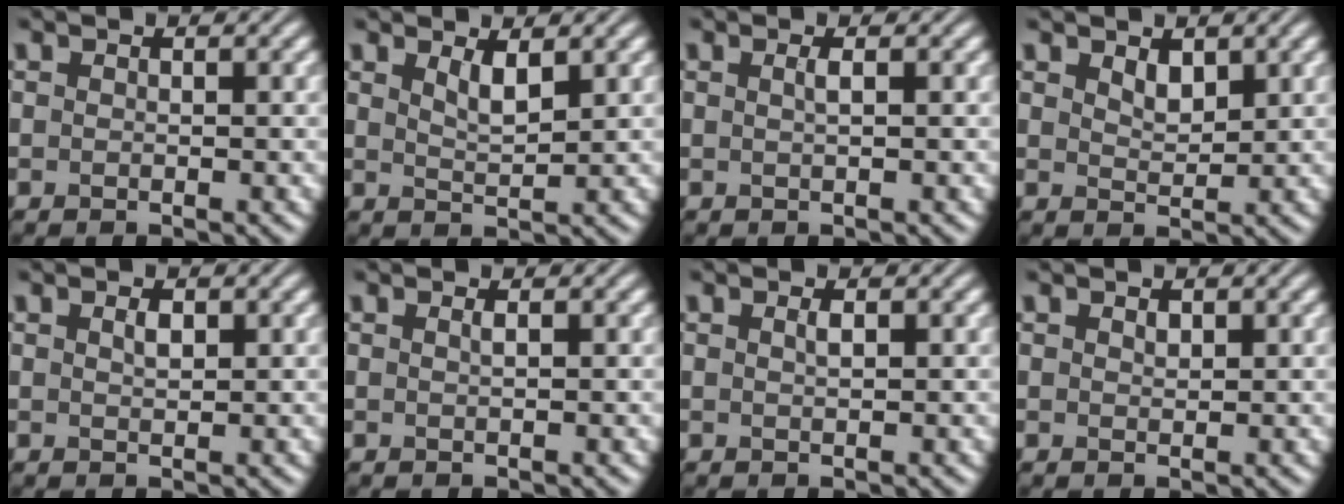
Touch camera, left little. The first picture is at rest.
{"total": 2.0, "force": [1.3, 0.5, 1.4], "torque": [-0.027, -0.004, 0.025]}
{"total": 1.0, "force": [0.3, 0.3, 0.9], "torque": [-0.014, 0.004, 0.003]}
{"total": 1.7, "force": [1.1, 0.8, 0.9], "torque": [-0.019, -0.004, 0.025]}
{"total": 1.0, "force": [0.5, 0.4, 0.8], "torque": [-0.017, 0.001, 0.011]}
{"total": 0.7, "force": [0.3, 0.2, 0.6], "torque": [-0.006, 0.003, 0.003]}
{"total": 0.8, "force": [0.4, 0.2, 0.6], "torque": [-0.013, 0.002, 0.007]}
{"total": 0.7, "force": [0.5, 0.4, 0.4], "torque": [-0.008, -0.002, 0.010]}